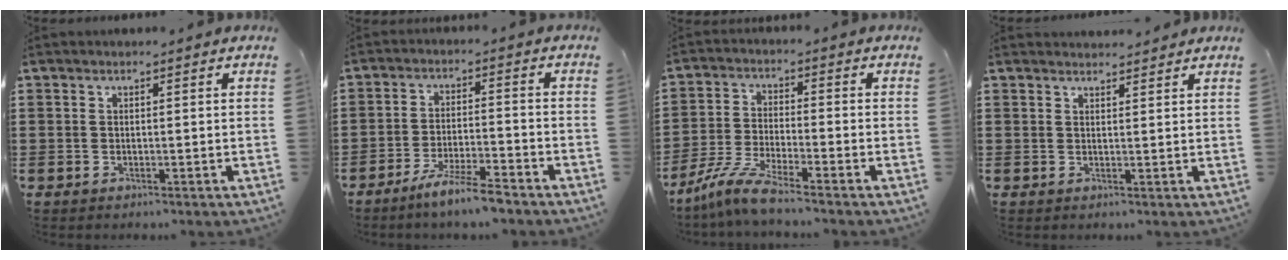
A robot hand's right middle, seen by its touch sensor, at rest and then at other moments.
{"total": 5.9, "force": [-5.0, -0.2, 3.1], "torque": [-0.062, -0.012, -0.093]}
{"total": 6.3, "force": [-5.3, 0.1, 3.5], "torque": [-0.090, -0.018, -0.107]}
{"total": 1.8, "force": [1.7, 0.2, 0.1], "torque": [0.003, 0.000, 0.032]}